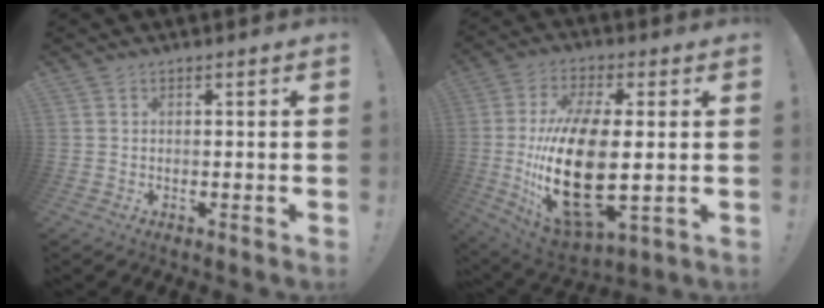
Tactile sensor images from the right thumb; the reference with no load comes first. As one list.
[{"total": 24.3, "force": [-1.1, 11.1, 21.6], "torque": [-0.436, -0.018, -0.011]}]